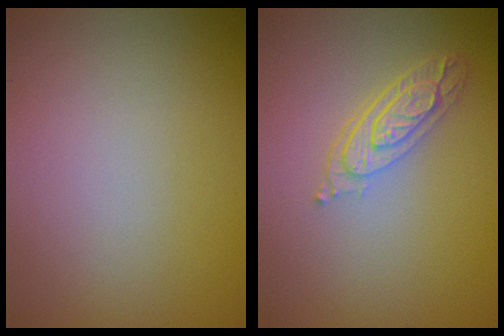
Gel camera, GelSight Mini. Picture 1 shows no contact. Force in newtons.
{"total": 3.6, "press": 2.7, "slide": 2.4}